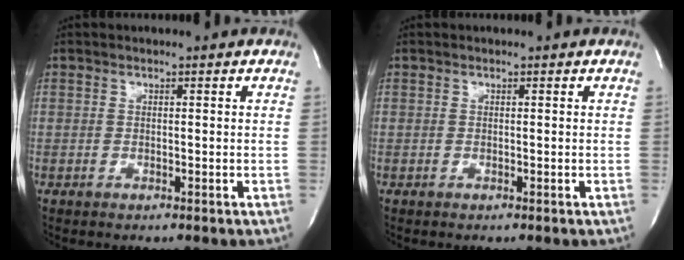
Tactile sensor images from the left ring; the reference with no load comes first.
{"total": 0.0}